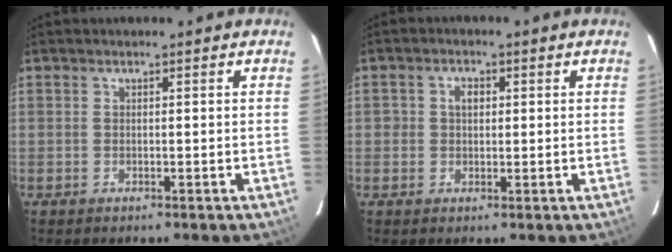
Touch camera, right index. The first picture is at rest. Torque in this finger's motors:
{"motor_torque": [0.04, 0.00, 0.07, 0.02]}